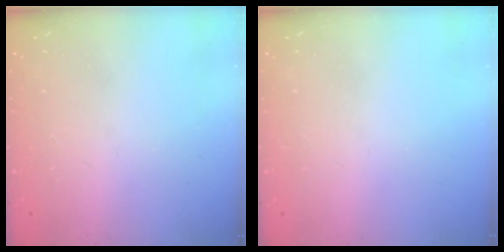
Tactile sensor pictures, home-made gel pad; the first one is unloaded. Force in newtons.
{"total": 0.0}